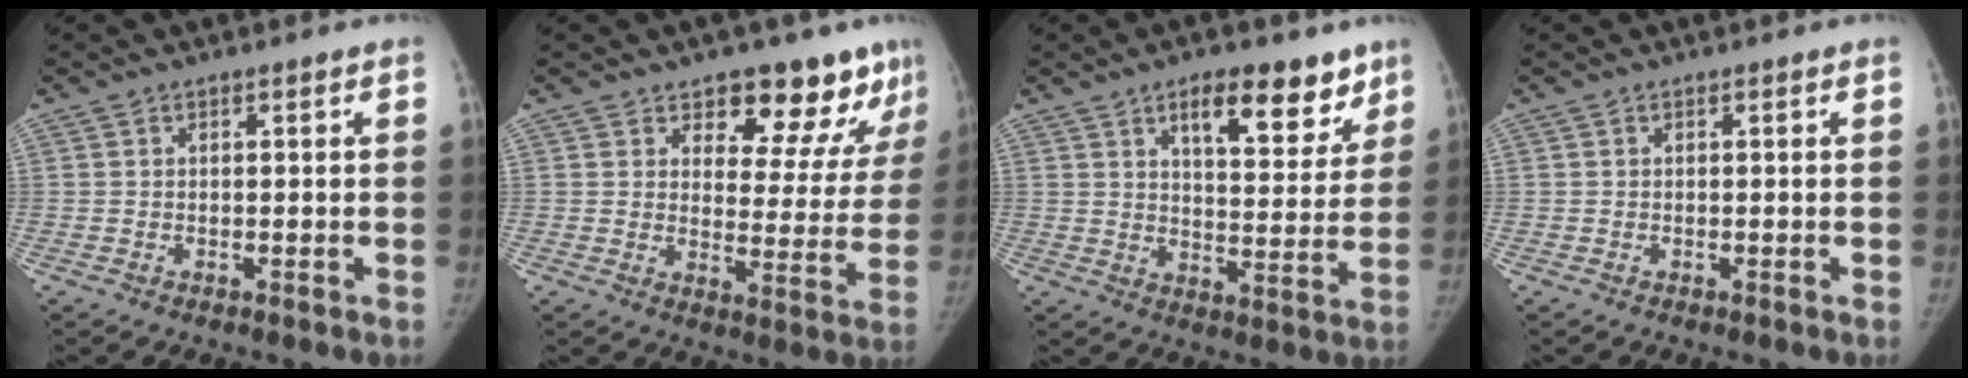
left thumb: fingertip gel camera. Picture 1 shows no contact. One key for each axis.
{"total": 14.7, "fx": 11.1, "fy": 6.9, "fz": 6.7, "tx": -0.020, "ty": -0.077, "tz": 0.132}
{"total": 13.6, "fx": 8.5, "fy": 5.8, "fz": 8.9, "tx": -0.077, "ty": -0.047, "tz": 0.127}
{"total": 0.0}